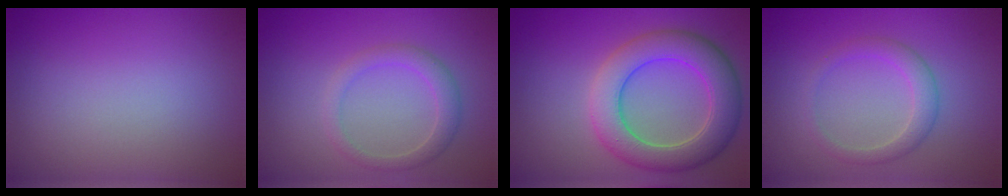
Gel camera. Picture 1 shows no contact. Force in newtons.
{"total": 2.3, "press": 2.3, "slide": 0.1}
{"total": 6.8, "press": 6.8, "slide": 0.3}
{"total": 2.2, "press": 2.2, "slide": 0.1}